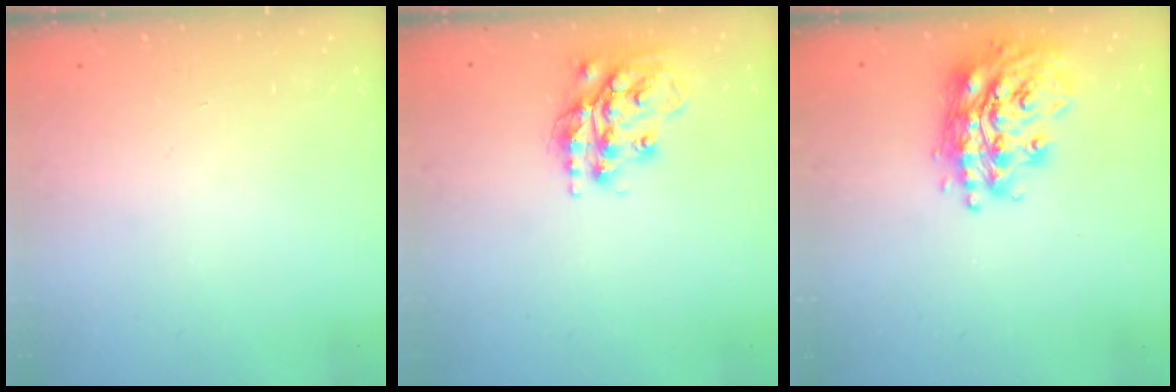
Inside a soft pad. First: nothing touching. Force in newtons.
{"total": 16.1, "press": 16.0, "slide": 1.3}
{"total": 19.6, "press": 19.5, "slide": 1.5}